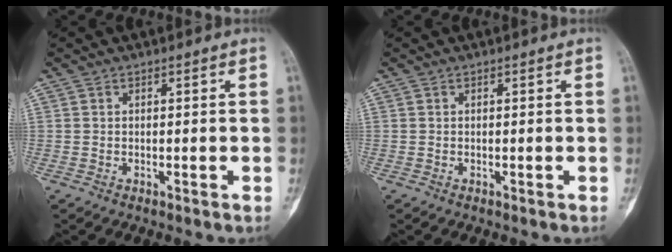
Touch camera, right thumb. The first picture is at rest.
{"total": 0.0}